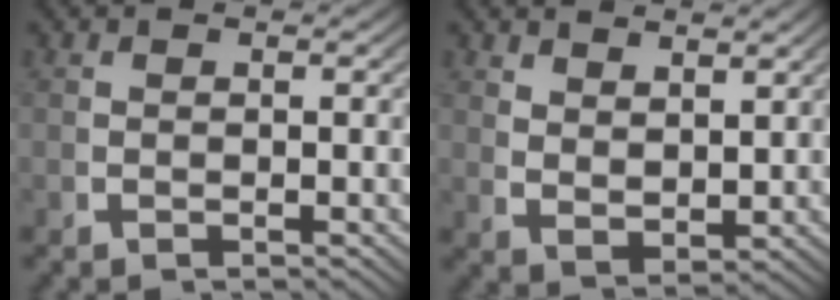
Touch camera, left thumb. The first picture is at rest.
{"total": 3.0, "force": [2.1, 1.4, 1.6], "torque": [-0.025, -0.013, 0.055]}